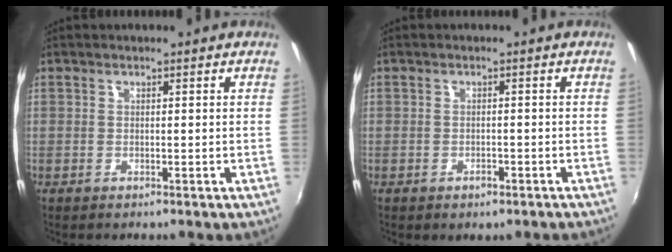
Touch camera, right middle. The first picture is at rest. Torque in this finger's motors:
{"motor_torque": [0.99, -1.15, 0.43, 0.05]}